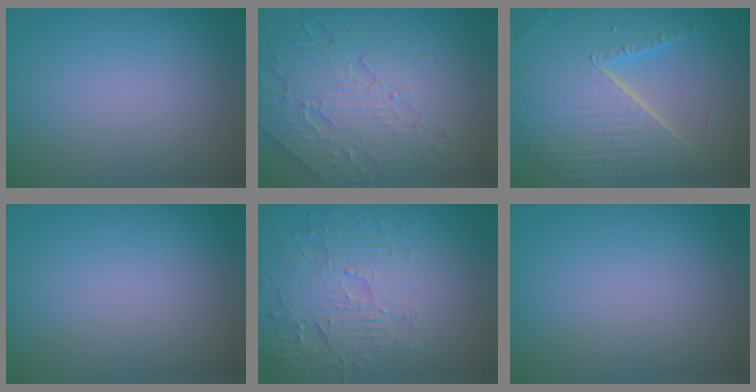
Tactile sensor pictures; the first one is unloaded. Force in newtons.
{"total": 8.1, "press": 5.5, "slide": 5.9}
{"total": 10.2, "press": 6.5, "slide": 7.9}
{"total": 0.0}
{"total": 4.4, "press": 4.0, "slide": 1.8}
{"total": 0.0}